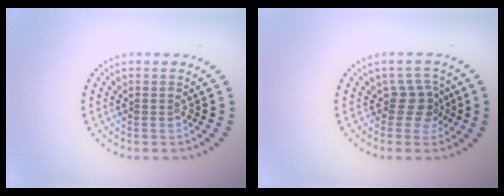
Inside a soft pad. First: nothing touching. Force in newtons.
{"total": 2.5, "press": 1.9, "slide": 1.6}